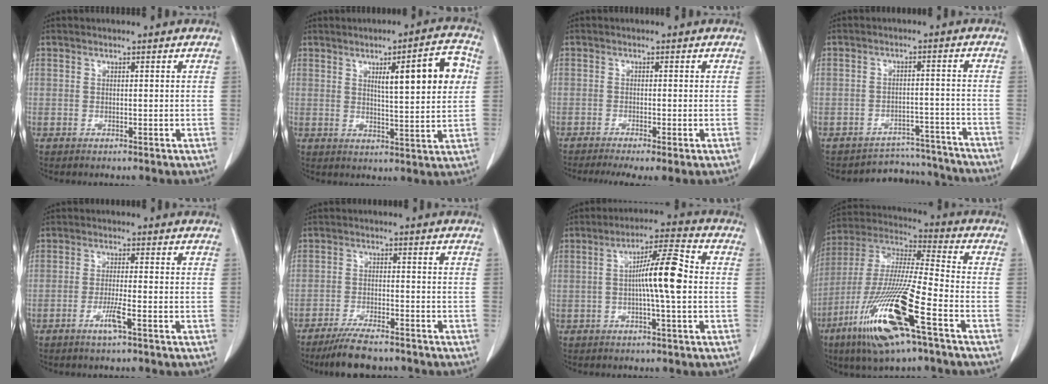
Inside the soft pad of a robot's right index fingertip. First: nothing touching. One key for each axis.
{"total": 10.3, "fx": 2.9, "fy": 1.1, "fz": 9.8, "tx": -0.138, "ty": 0.012, "tz": 0.040}
{"total": 6.0, "fx": -4.4, "fy": 0.6, "fz": 4.1, "tx": -0.059, "ty": -0.015, "tz": -0.068}
{"total": 9.5, "fx": -9.0, "fy": 2.7, "fz": -1.3, "tx": 0.035, "ty": 0.041, "tz": -0.110}
{"total": 3.4, "fx": -1.7, "fy": -0.2, "fz": 2.9, "tx": -0.059, "ty": -0.006, "tz": -0.036}
{"total": 8.5, "fx": -7.3, "fy": 1.4, "fz": 4.2, "tx": -0.067, "ty": -0.019, "tz": -0.116}
{"total": 8.7, "fx": -0.4, "fy": 0.5, "fz": 8.7, "tx": -0.150, "ty": 0.017, "tz": -0.014}
{"total": 20.4, "fx": -9.7, "fy": 1.9, "fz": 17.9, "tx": -0.394, "ty": -0.046, "tz": -0.184}